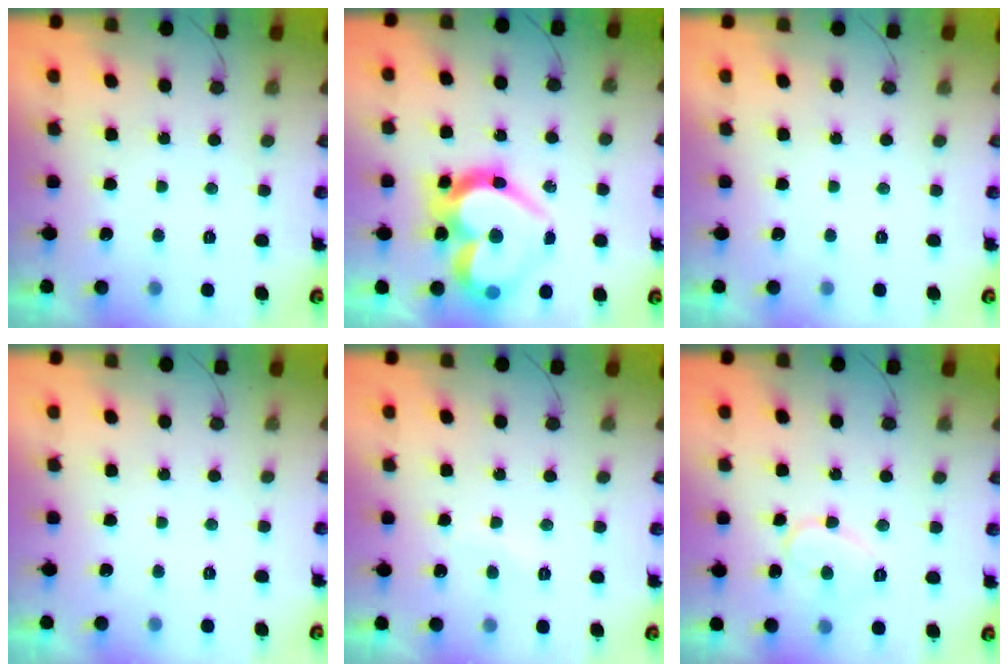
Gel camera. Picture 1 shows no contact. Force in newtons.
{"total": 21.4, "press": 21.3, "slide": 2.6}
{"total": 0.0}
{"total": 0.0}
{"total": 4.3, "press": 4.3, "slide": 0.3}
{"total": 9.3, "press": 9.3, "slide": 0.3}